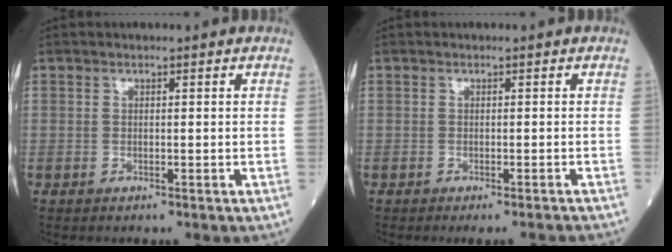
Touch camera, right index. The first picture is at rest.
{"total": 4.4, "force": [-4.2, -0.5, 1.3], "torque": [-0.010, -0.017, -0.050]}